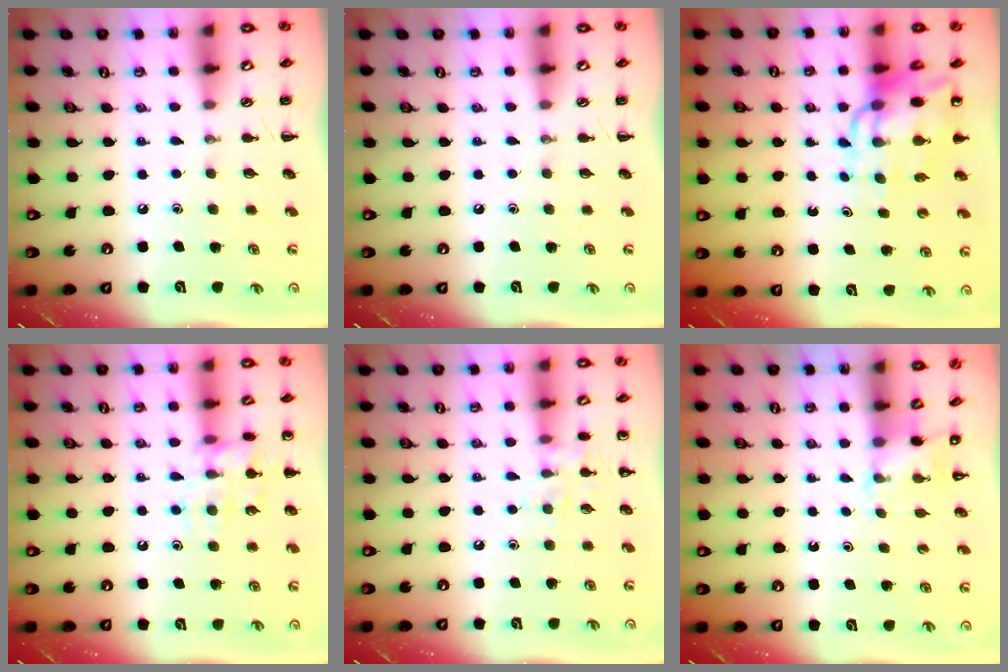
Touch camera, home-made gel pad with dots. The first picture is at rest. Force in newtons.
{"total": 0.0}
{"total": 11.9, "press": 11.4, "slide": 3.3}
{"total": 12.1, "press": 12.1, "slide": 0.7}
{"total": 8.0, "press": 7.8, "slide": 1.4}
{"total": 3.5, "press": 3.3, "slide": 1.2}